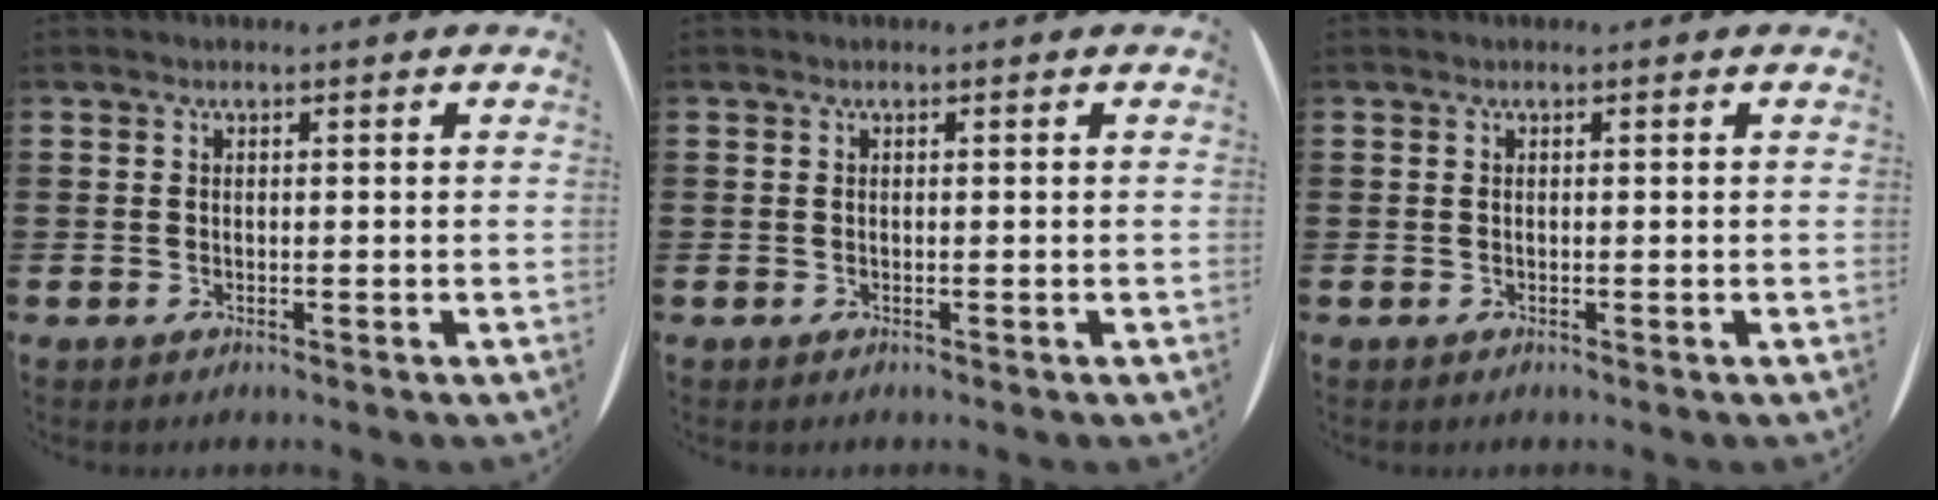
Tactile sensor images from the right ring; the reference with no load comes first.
{"total": 0.0}
{"total": 0.0}